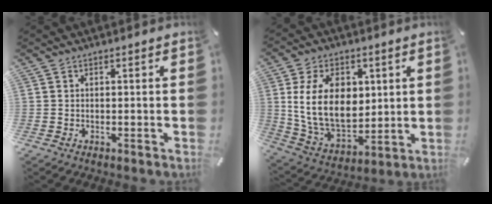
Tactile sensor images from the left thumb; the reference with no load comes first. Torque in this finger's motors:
{"motor_torque": [2.20, 1.99, 1.51, 0.38, 0.74]}